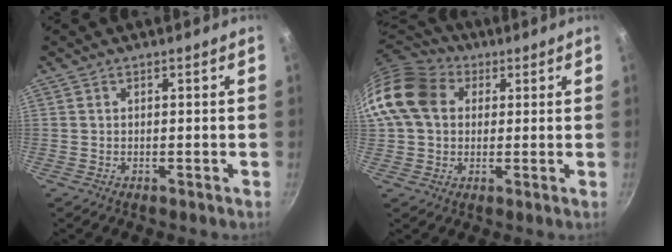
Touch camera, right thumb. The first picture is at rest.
{"total": 14.9, "force": [3.3, 11.7, 8.6], "torque": [-0.158, 0.027, 0.045]}